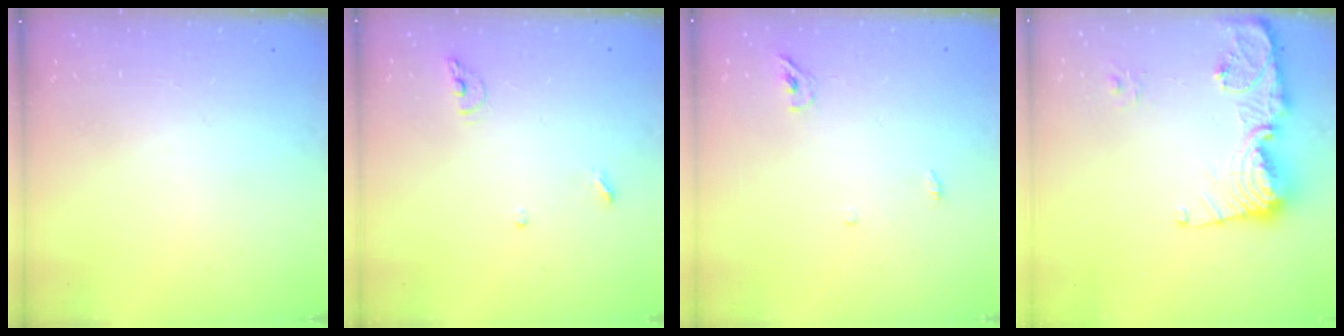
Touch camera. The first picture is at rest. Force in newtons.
{"total": 6.8, "press": 6.6, "slide": 1.2}
{"total": 3.9, "press": 3.7, "slide": 1.2}
{"total": 14.0, "press": 13.9, "slide": 1.5}